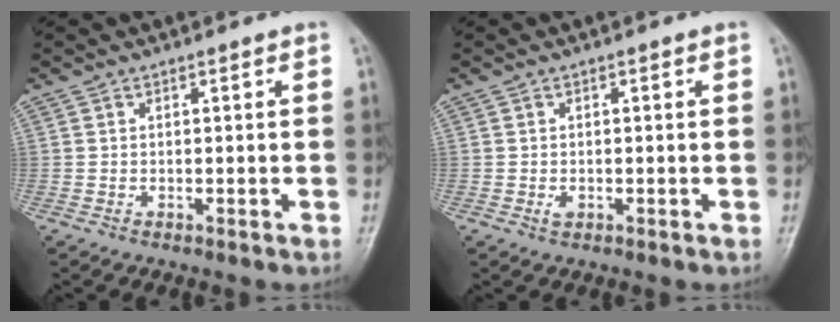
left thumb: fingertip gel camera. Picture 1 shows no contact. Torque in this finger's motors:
{"motor_torque": [-0.06, -0.06, 0.01, 0.00, 0.00]}